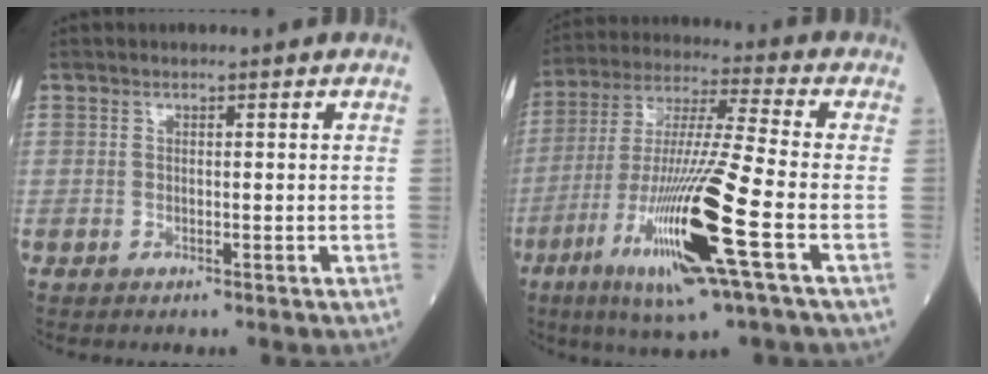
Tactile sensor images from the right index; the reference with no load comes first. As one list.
[{"total": 18.4, "force": [-7.0, -0.2, 17.0], "torque": [-0.356, -0.033, -0.133]}]